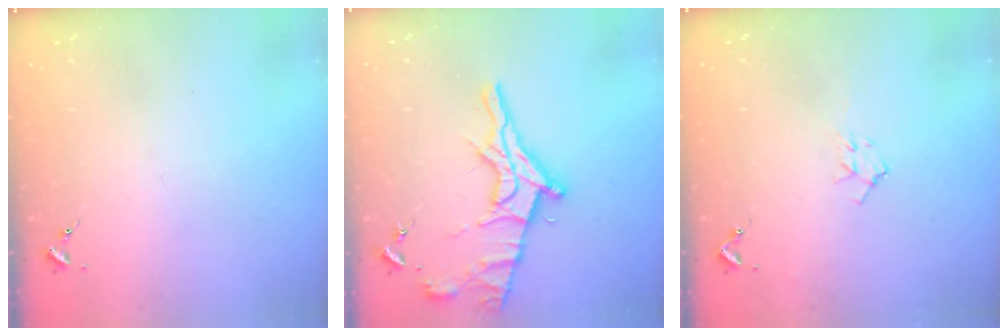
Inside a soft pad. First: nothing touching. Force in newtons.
{"total": 16.8, "press": 16.7, "slide": 1.2}
{"total": 7.7, "press": 7.6, "slide": 0.9}